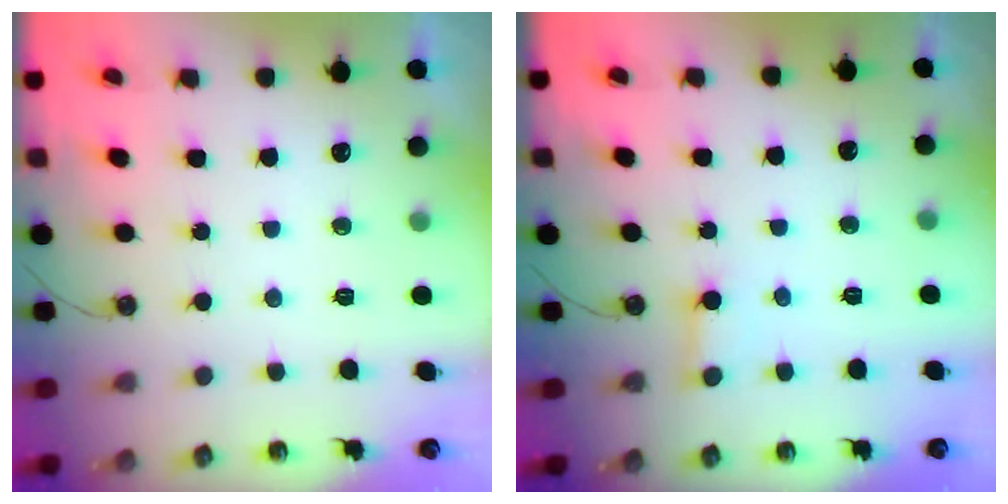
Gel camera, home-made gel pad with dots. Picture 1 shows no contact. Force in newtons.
{"total": 2.8, "press": 2.8, "slide": 0.3}